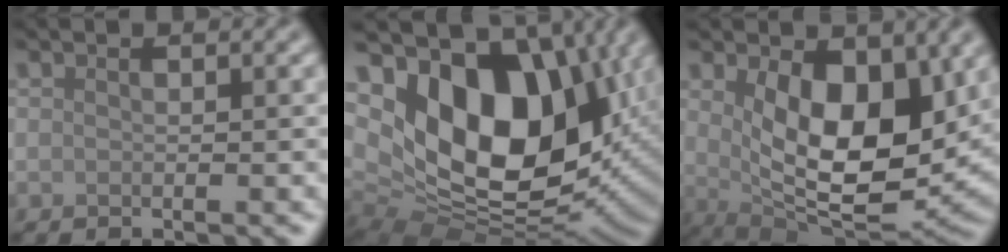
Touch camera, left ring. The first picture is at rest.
{"total": 16.3, "force": [3.3, 10.6, 12.0], "torque": [-0.202, -0.007, 0.063]}
{"total": 9.9, "force": [2.0, 5.0, 8.3], "torque": [-0.142, -0.024, 0.045]}